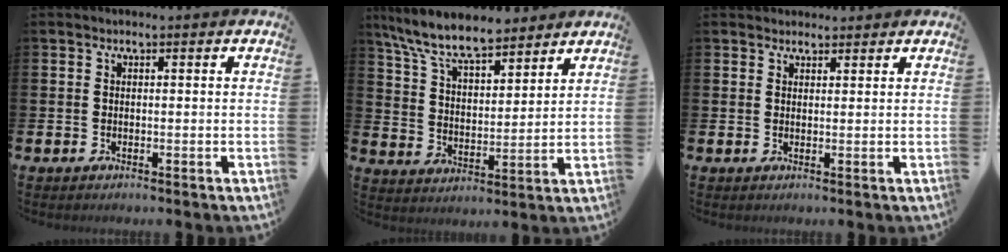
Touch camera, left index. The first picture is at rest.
{"total": 9.3, "force": [8.3, 2.2, 3.5], "torque": [-0.103, -0.037, 0.151]}
{"total": 2.0, "force": [1.8, 0.6, -0.2], "torque": [0.010, -0.004, 0.033]}